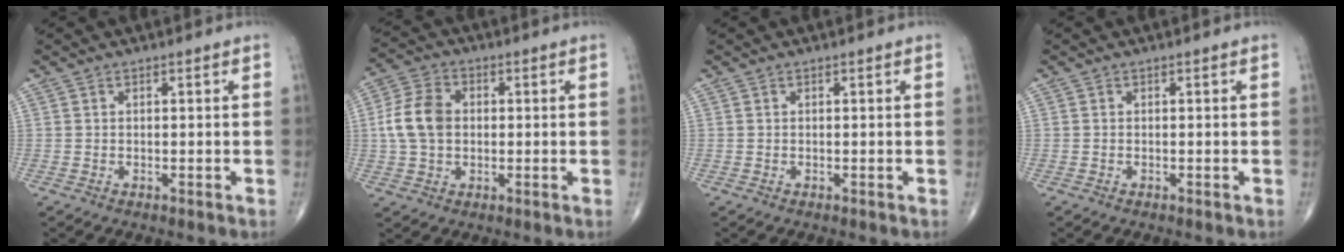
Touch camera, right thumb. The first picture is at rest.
{"total": 9.0, "force": [0.4, 6.5, 6.2], "torque": [-0.116, 0.015, 0.002]}
{"total": 0.0}
{"total": 0.0}